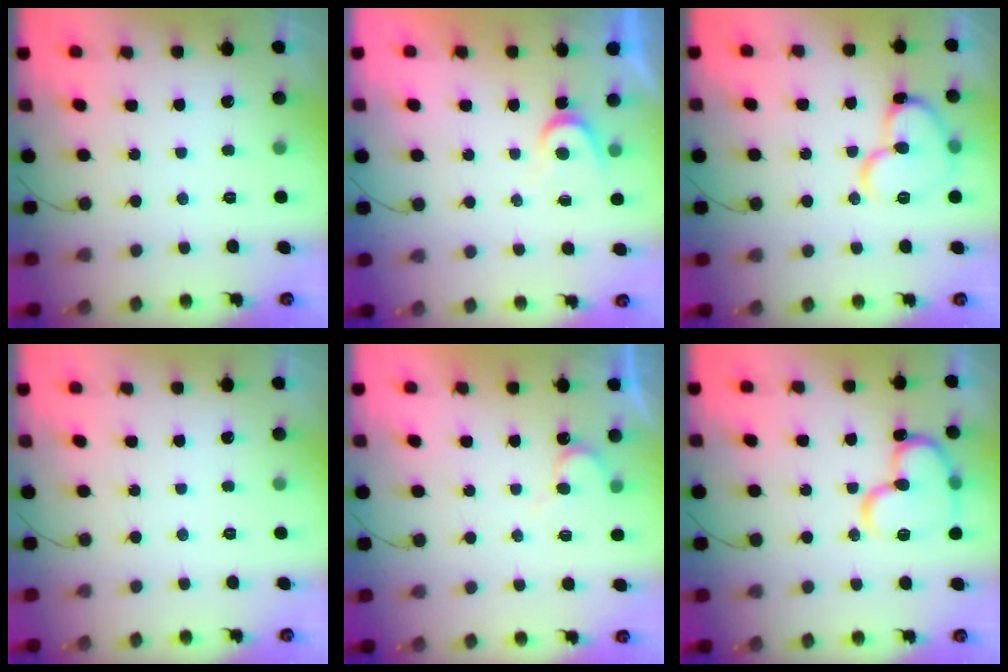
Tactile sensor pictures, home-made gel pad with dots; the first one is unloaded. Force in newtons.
{"total": 3.8, "press": 3.8, "slide": 0.5}
{"total": 13.3, "press": 13.1, "slide": 2.1}
{"total": 0.0}
{"total": 4.9, "press": 4.9, "slide": 0.3}
{"total": 15.5, "press": 15.4, "slide": 1.5}